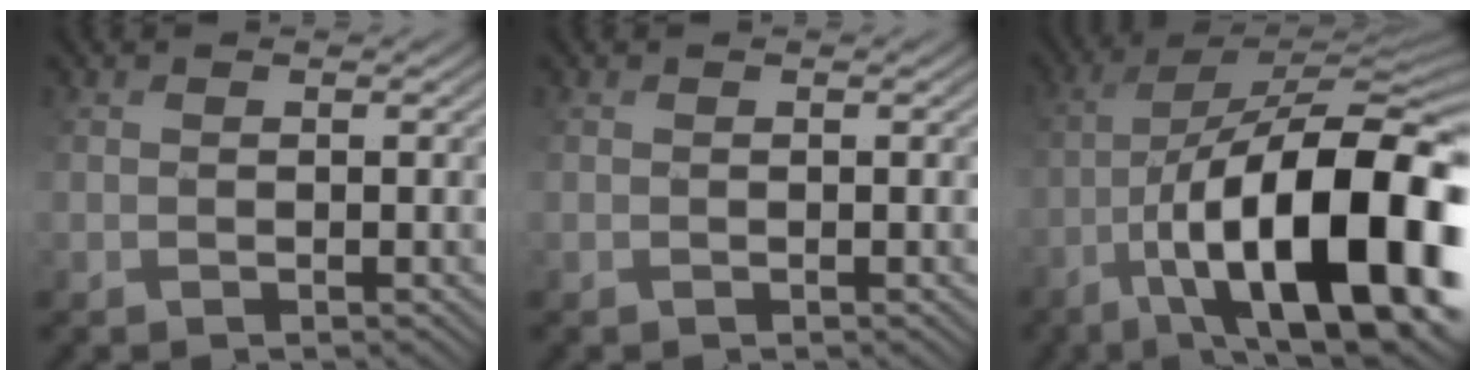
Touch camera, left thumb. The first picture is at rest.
{"total": 0.0}
{"total": 19.9, "force": [-6.7, 6.7, 17.5], "torque": [-0.262, 0.003, -0.103]}